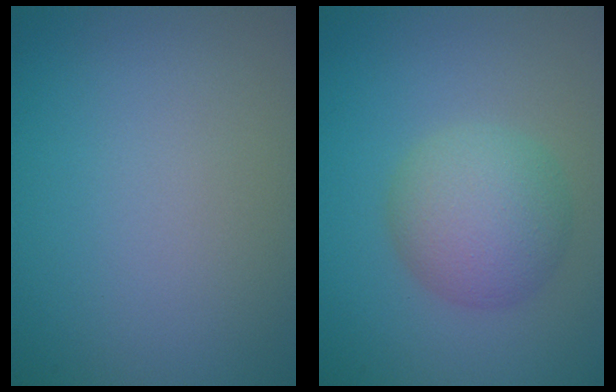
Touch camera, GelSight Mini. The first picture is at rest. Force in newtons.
{"total": 5.0, "press": 5.0, "slide": 0.2}